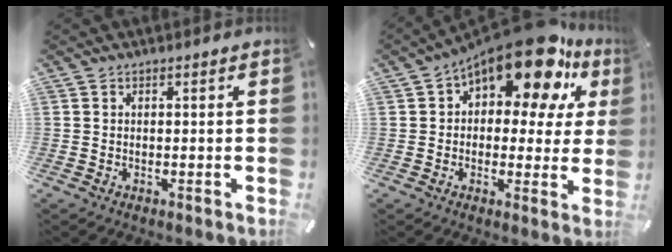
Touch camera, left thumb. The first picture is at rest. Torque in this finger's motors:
{"motor_torque": [1.02, 2.08, 2.15, -0.62, 0.22]}